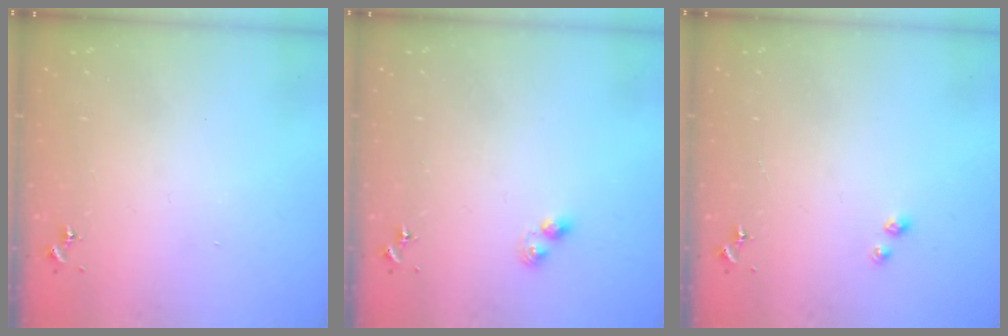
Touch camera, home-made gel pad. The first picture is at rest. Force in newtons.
{"total": 3.3, "press": 3.3, "slide": 0.5}
{"total": 2.3, "press": 2.3, "slide": 0.3}